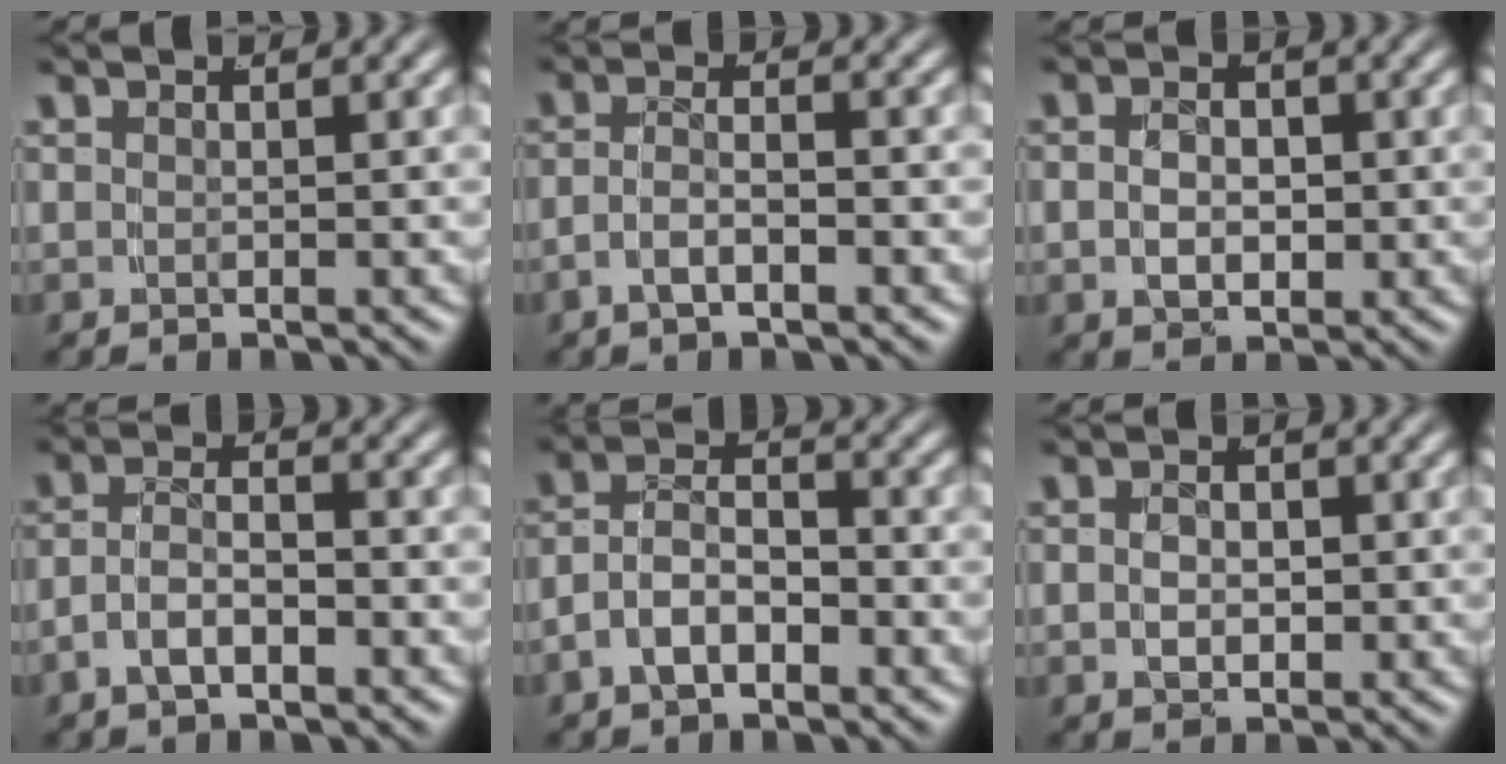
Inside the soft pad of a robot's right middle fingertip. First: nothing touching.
{"total": 2.5, "force": [-1.6, 0.7, 1.8], "torque": [-0.033, -0.006, -0.026]}
{"total": 2.6, "force": [-0.2, 1.7, 2.0], "torque": [-0.034, -0.009, 0.004]}
{"total": 3.5, "force": [-1.8, 1.9, 2.3], "torque": [-0.043, -0.008, -0.029]}
{"total": 5.1, "force": [-2.2, 3.6, 2.8], "torque": [-0.055, -0.012, -0.037]}
{"total": 1.8, "force": [-0.1, 1.1, 1.4], "torque": [-0.026, -0.008, 0.005]}